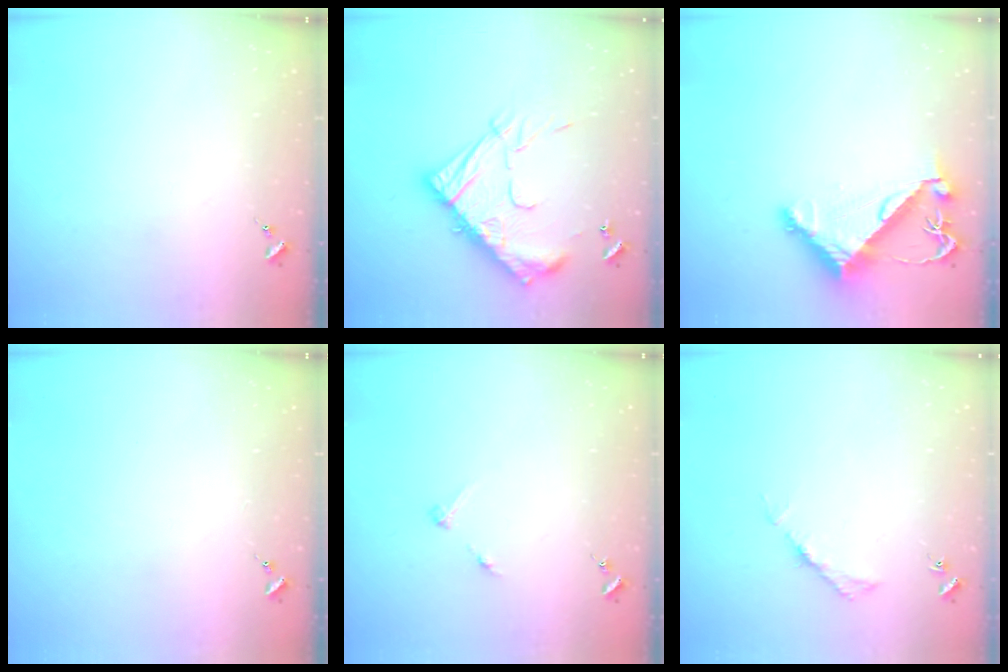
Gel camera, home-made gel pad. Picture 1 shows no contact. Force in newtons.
{"total": 19.3, "press": 19.2, "slide": 1.6}
{"total": 8.0, "press": 8.0, "slide": 0.7}
{"total": 0.0}
{"total": 2.8, "press": 2.8, "slide": 0.3}
{"total": 4.2, "press": 4.1, "slide": 0.6}